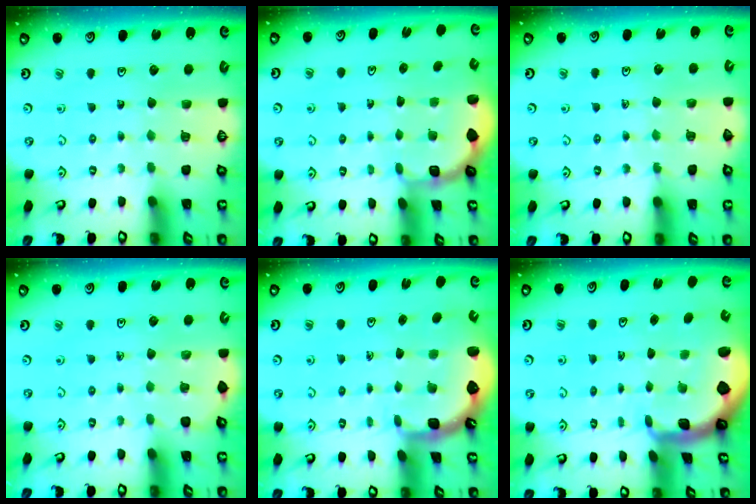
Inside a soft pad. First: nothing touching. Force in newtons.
{"total": 1.8, "press": 1.6, "slide": 0.7}
{"total": 5.9, "press": 5.8, "slide": 1.1}
{"total": 1.4, "press": 1.4, "slide": 0.1}
{"total": 2.5, "press": 1.6, "slide": 1.9}
{"total": 1.7, "press": 1.7, "slide": 0.4}